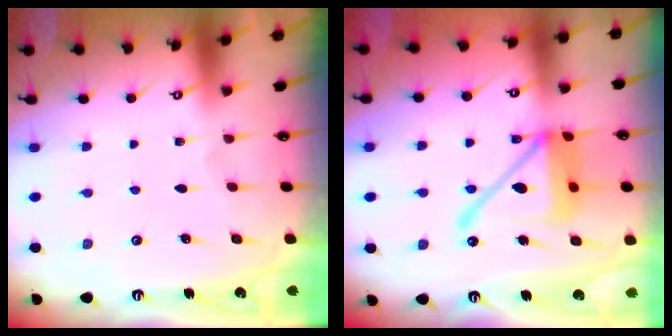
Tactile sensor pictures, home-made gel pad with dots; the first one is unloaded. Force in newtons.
{"total": 16.4, "press": 16.3, "slide": 2.1}